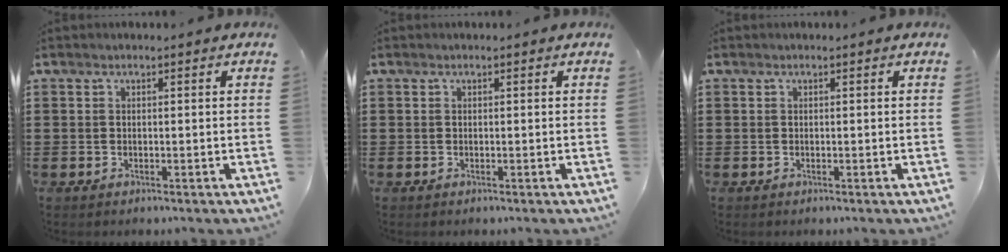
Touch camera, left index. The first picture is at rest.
{"total": 0.0}
{"total": 0.0}